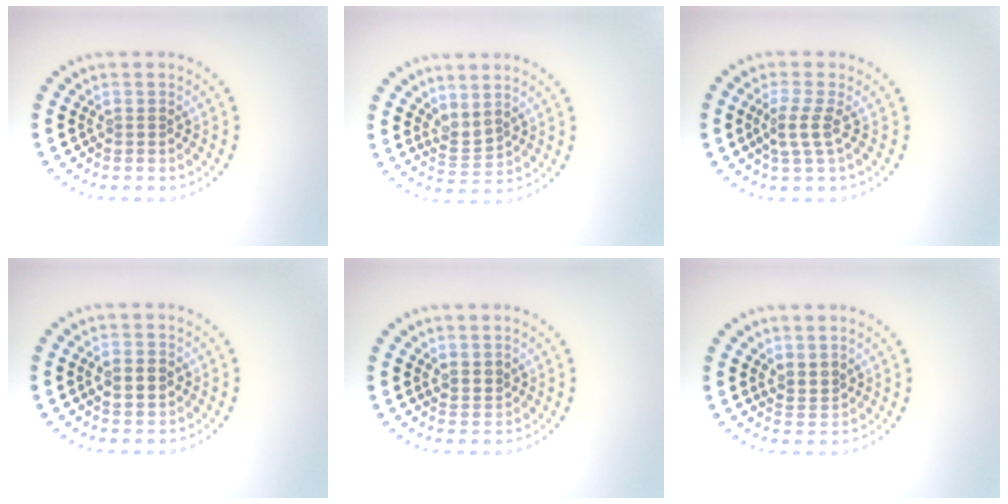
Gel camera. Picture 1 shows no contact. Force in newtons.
{"total": 1.6, "press": 1.1, "slide": 1.1}
{"total": 2.2, "press": 1.7, "slide": 1.5}
{"total": 2.8, "press": 2.8, "slide": 0.2}
{"total": 1.5, "press": 1.2, "slide": 0.8}
{"total": 1.6, "press": 1.3, "slide": 1.0}